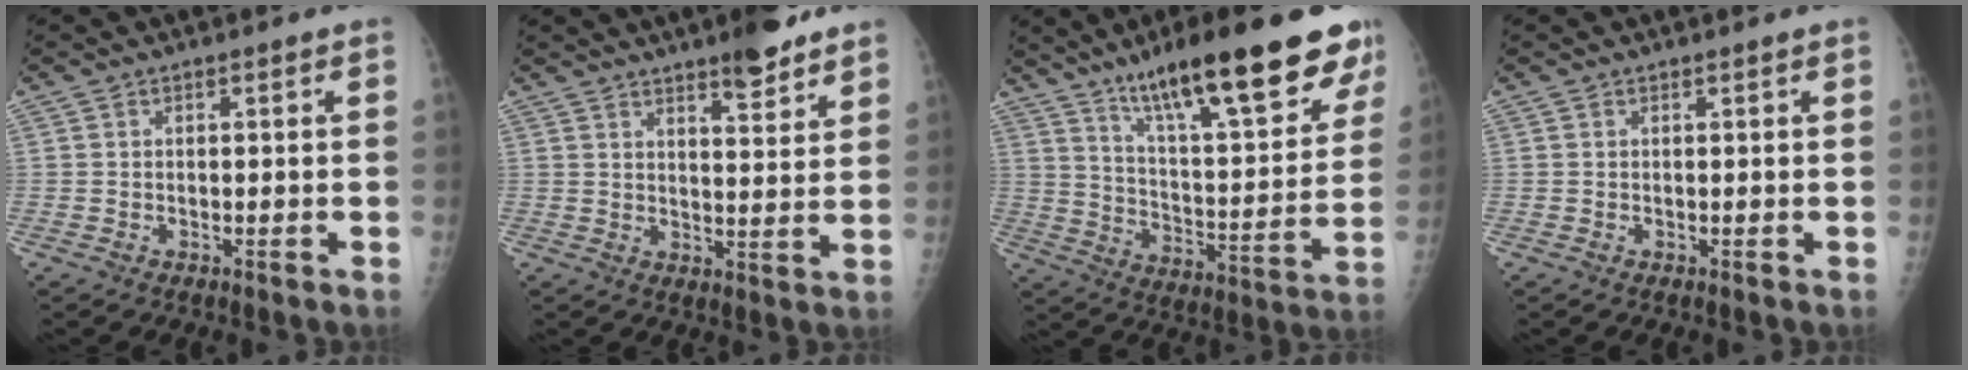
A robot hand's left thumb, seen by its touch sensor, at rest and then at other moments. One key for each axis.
{"total": 7.9, "fx": 5.8, "fy": 1.9, "fz": 5.0, "tx": -0.057, "ty": -0.038, "tz": 0.084}
{"total": 25.6, "fx": 16.9, "fy": 5.8, "fz": 18.3, "tx": -0.250, "ty": -0.054, "tz": 0.268}
{"total": 0.0}